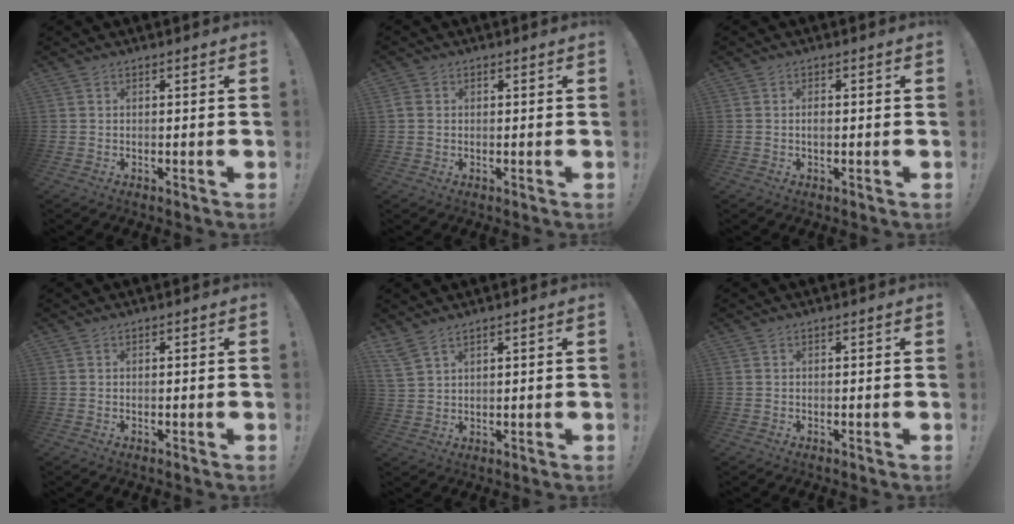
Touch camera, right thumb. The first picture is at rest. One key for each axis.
{"total": 2.4, "fx": 0.3, "fy": 2.1, "fz": 1.1, "tx": -0.021, "ty": 0.007, "tz": 0.007}
{"total": 1.2, "fx": -0.1, "fy": 0.6, "fz": 1.0, "tx": -0.019, "ty": 0.005, "tz": -0.003}
{"total": 0.0}
{"total": 5.0, "fx": 4.1, "fy": 1.5, "fz": 2.4, "tx": -0.052, "ty": -0.015, "tz": 0.081}
{"total": 0.0}